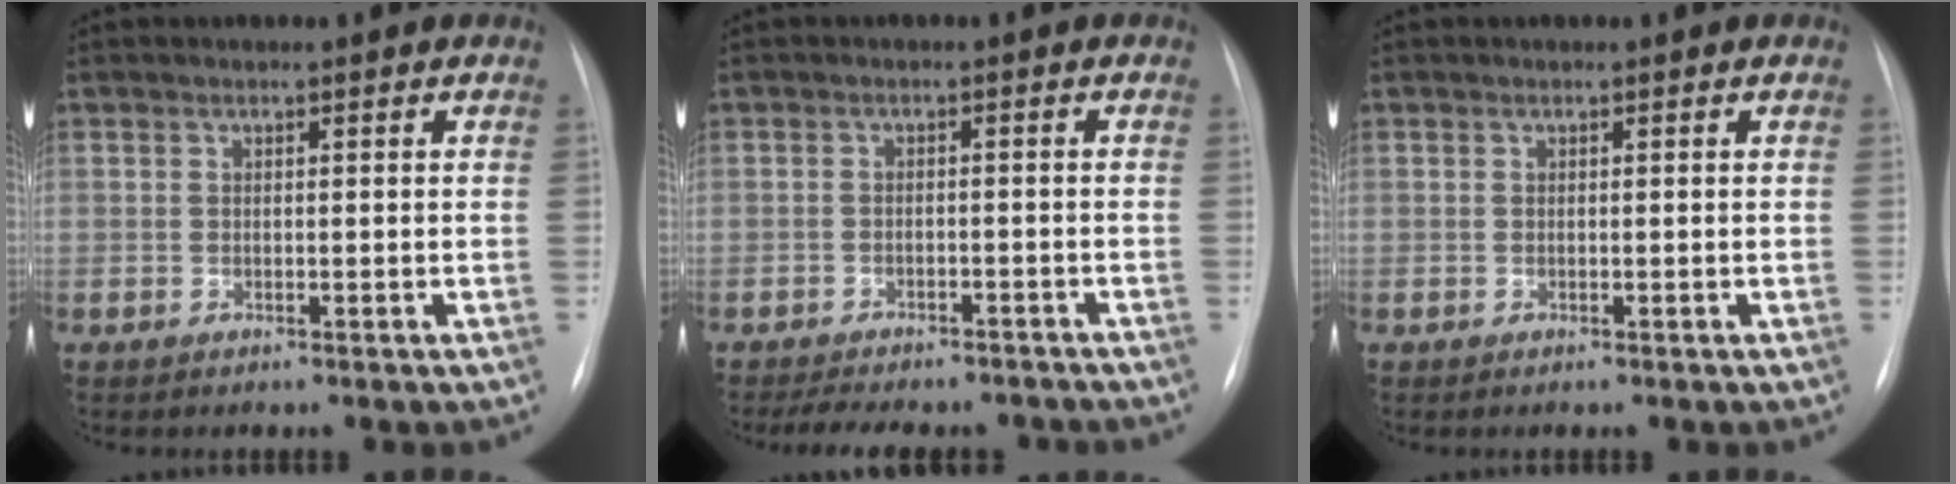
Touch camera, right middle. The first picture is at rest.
{"total": 11.1, "force": [-9.8, 3.6, 3.8], "torque": [-0.067, 0.008, -0.119]}
{"total": 0.0}